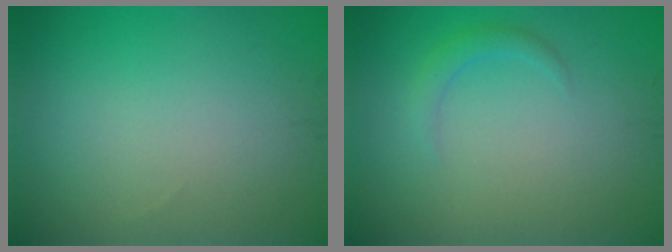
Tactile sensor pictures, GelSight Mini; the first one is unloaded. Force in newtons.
{"total": 1.3, "press": 1.3, "slide": 0.1}